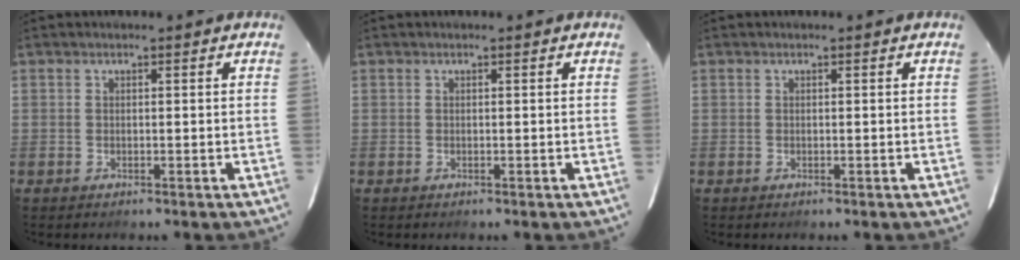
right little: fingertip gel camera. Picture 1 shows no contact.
{"total": 0.0}
{"total": 0.0}